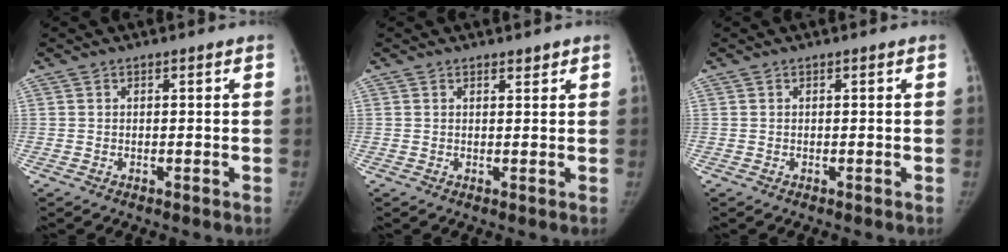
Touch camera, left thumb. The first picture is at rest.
{"total": 1.0, "force": [0.9, 0.4, 0.3], "torque": [0.000, -0.007, 0.011]}
{"total": 0.0}